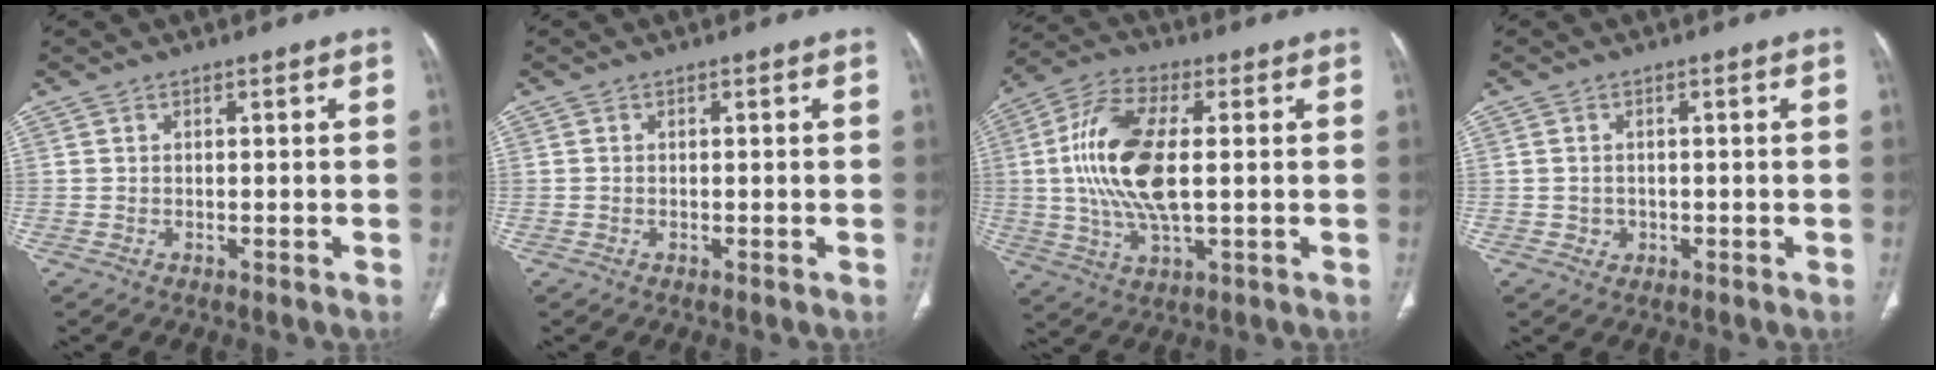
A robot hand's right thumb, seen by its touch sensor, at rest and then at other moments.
{"total": 0.0}
{"total": 16.3, "force": [1.1, 7.2, 14.5], "torque": [-0.305, 0.007, 0.020]}
{"total": 1.6, "force": [-0.3, 1.5, 0.4], "torque": [-0.001, 0.004, 0.001]}